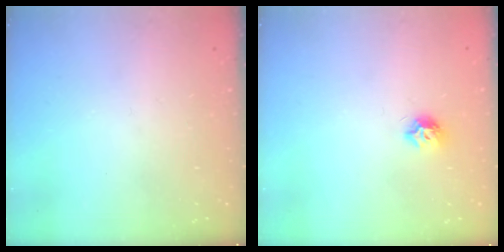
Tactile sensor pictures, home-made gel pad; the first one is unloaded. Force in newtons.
{"total": 7.1, "press": 7.1, "slide": 0.8}